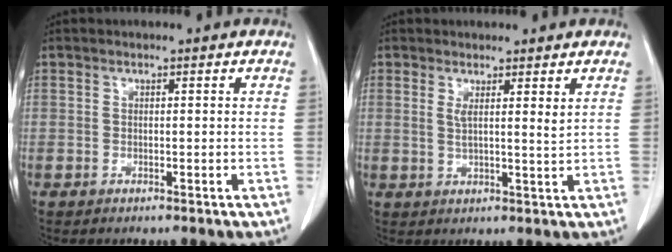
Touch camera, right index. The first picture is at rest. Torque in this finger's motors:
{"motor_torque": [-0.03, -0.03, -0.05, 0.00]}